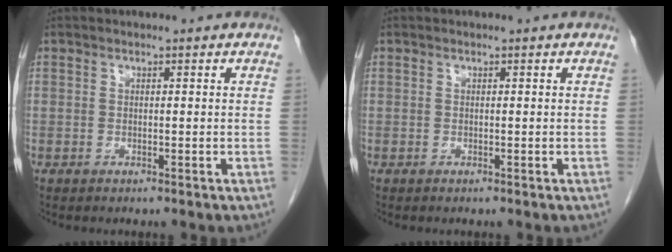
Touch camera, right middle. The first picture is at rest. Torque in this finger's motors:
{"motor_torque": [-0.03, -0.01, 0.00, -0.01]}